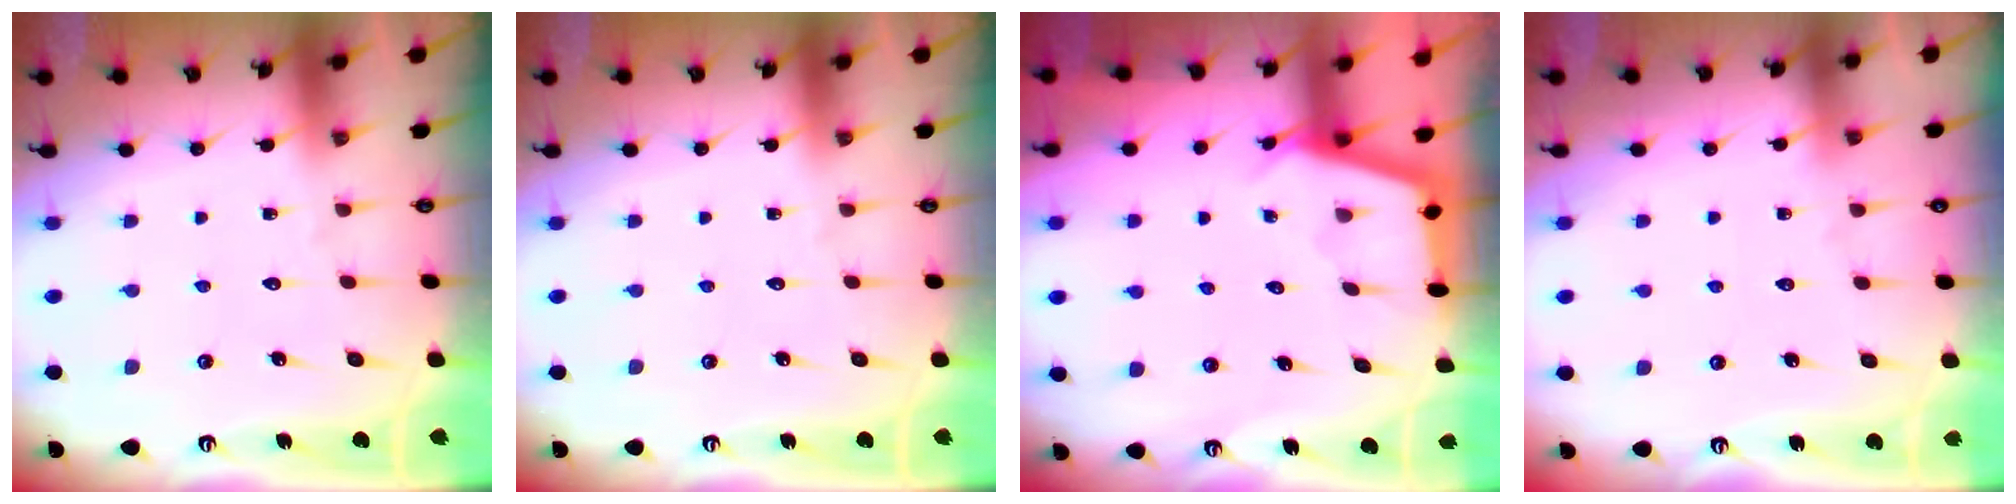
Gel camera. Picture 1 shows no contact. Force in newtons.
{"total": 0.0}
{"total": 2.9, "press": 2.9, "slide": 0.3}
{"total": 2.8, "press": 2.7, "slide": 0.4}